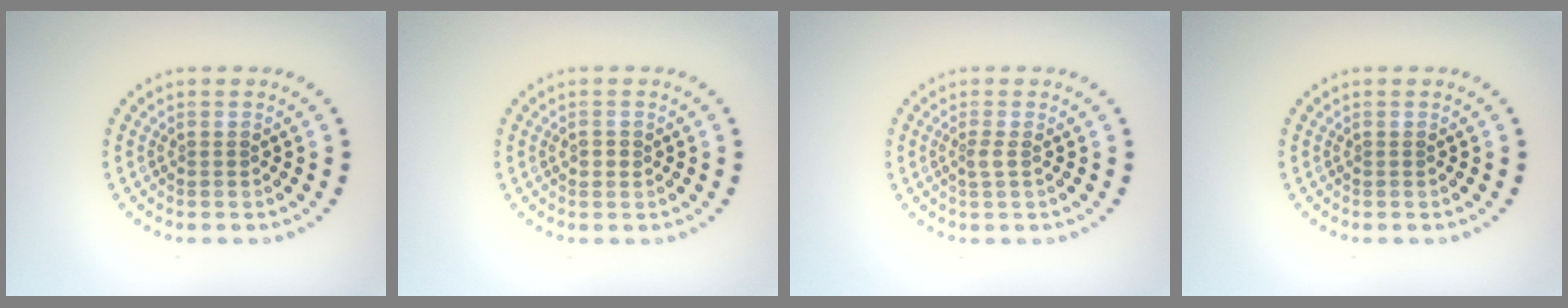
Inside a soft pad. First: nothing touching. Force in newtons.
{"total": 0.9, "press": 0.9, "slide": 0.1}
{"total": 1.1, "press": 0.7, "slide": 0.8}
{"total": 0.0}